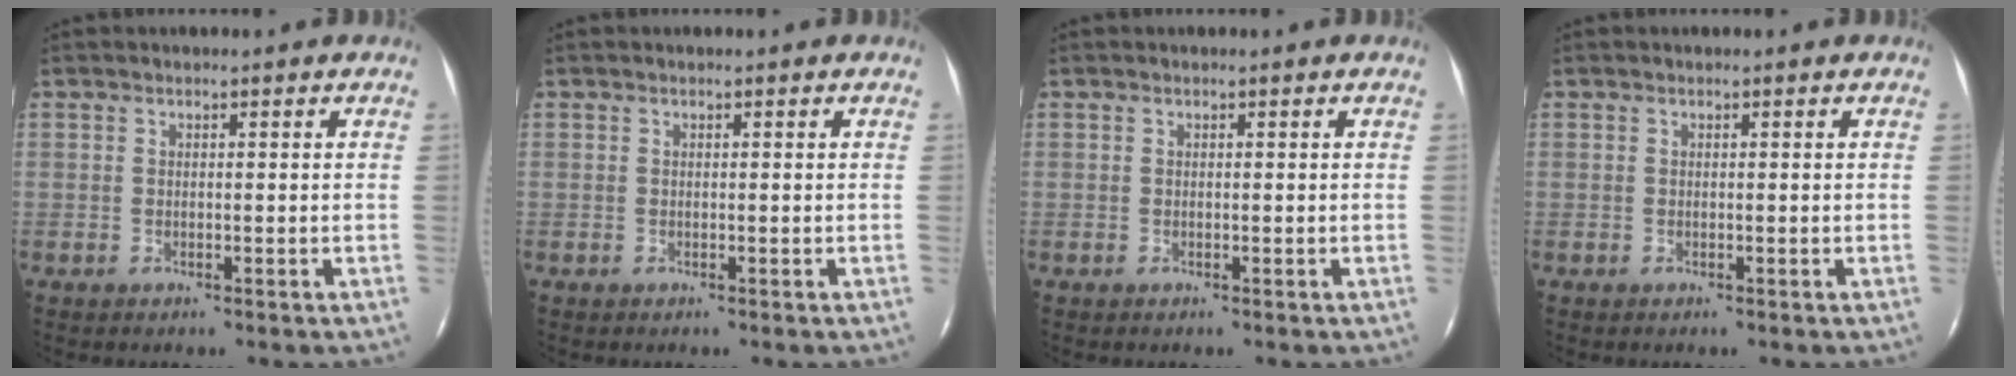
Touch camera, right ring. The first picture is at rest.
{"total": 0.0}
{"total": 0.0}
{"total": 0.0}